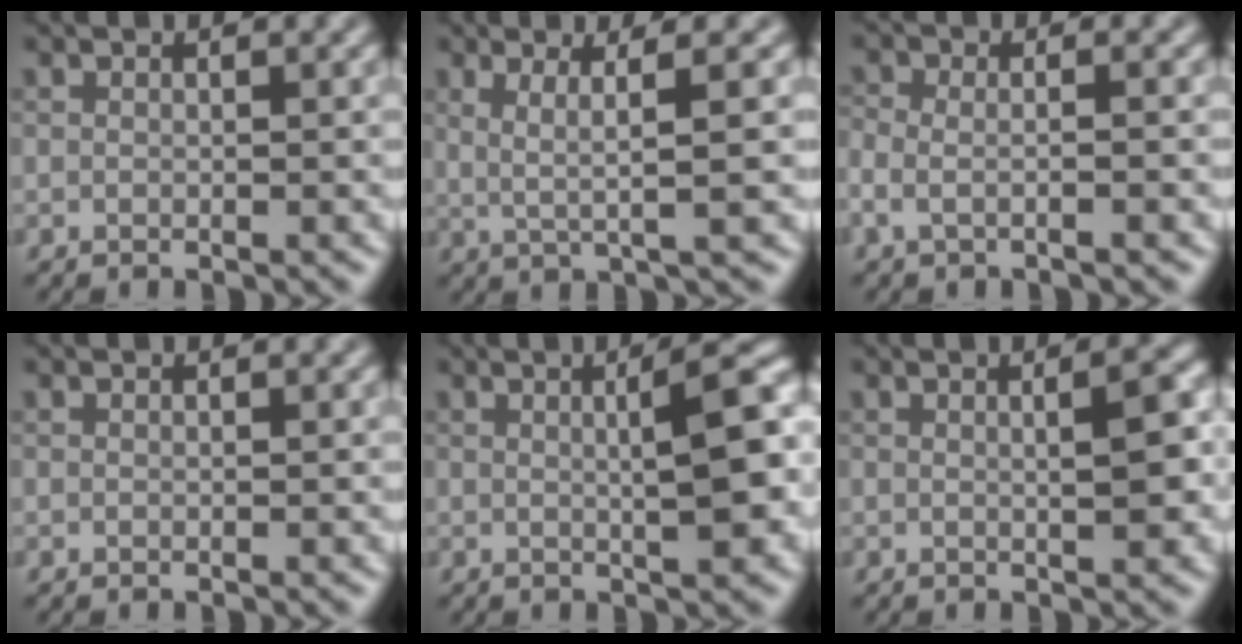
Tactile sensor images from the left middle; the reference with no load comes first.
{"total": 3.7, "force": [1.1, 0.8, 3.5], "torque": [-0.067, -0.008, 0.017]}
{"total": 3.0, "force": [-0.1, 1.5, 2.5], "torque": [-0.035, -0.009, -0.027]}
{"total": 0.0}
{"total": 6.5, "force": [0.7, 1.4, 6.3], "torque": [-0.079, 0.008, 0.003]}
{"total": 4.2, "force": [0.4, 1.1, 4.0], "torque": [-0.051, 0.000, -0.002]}